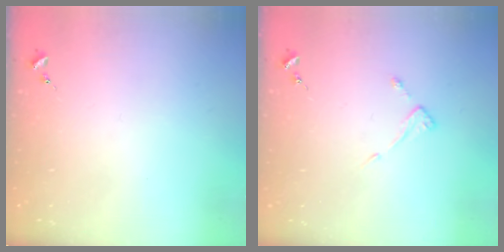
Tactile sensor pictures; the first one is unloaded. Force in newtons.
{"total": 3.8, "press": 3.7, "slide": 0.4}